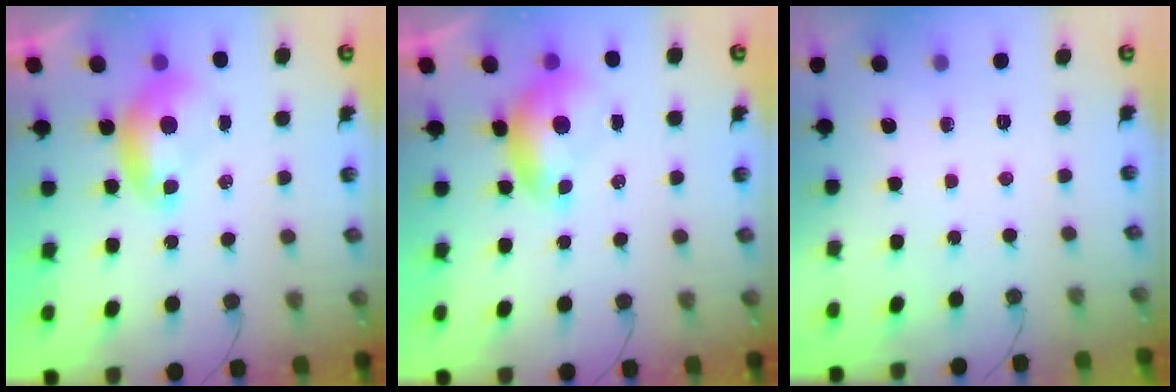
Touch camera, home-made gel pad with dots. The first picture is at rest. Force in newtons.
{"total": 0.7, "press": 0.3, "slide": 0.6}
{"total": 0.0}